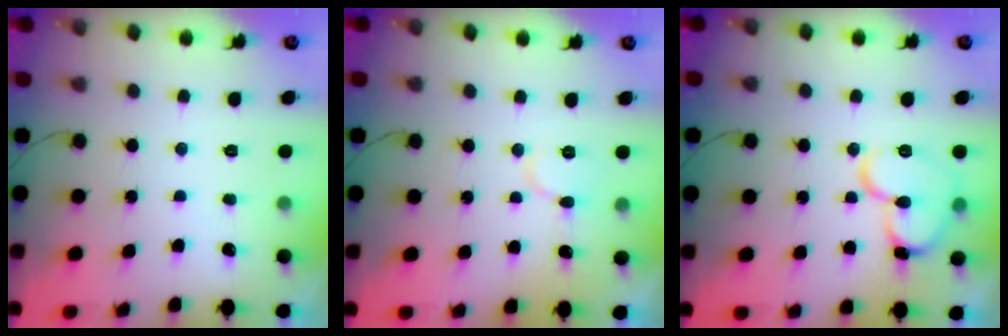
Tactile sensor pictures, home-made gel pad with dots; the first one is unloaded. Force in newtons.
{"total": 6.4, "press": 6.3, "slide": 0.6}
{"total": 12.5, "press": 12.4, "slide": 1.9}